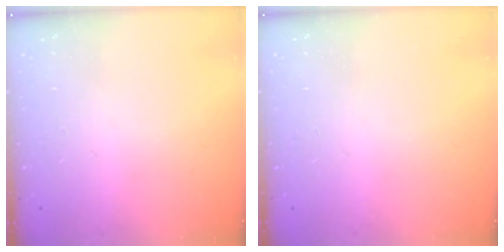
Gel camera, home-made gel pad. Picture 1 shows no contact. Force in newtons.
{"total": 0.0}